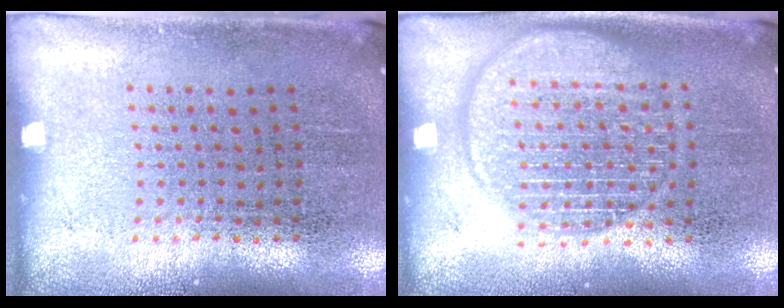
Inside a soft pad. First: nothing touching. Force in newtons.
{"total": 3.0, "press": 3.0, "slide": 0.3}